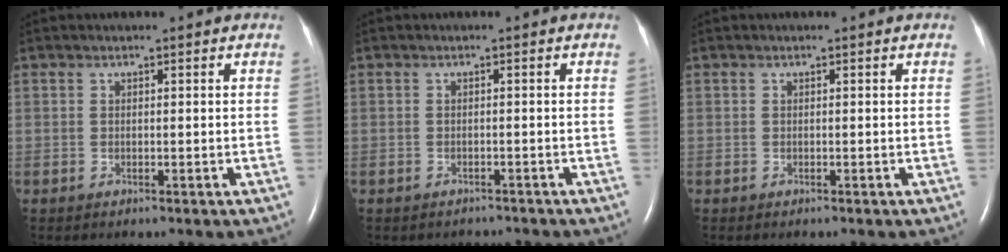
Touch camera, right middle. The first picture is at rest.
{"total": 2.0, "force": [-1.8, 0.8, -0.2], "torque": [-0.002, -0.001, -0.025]}
{"total": 0.0}